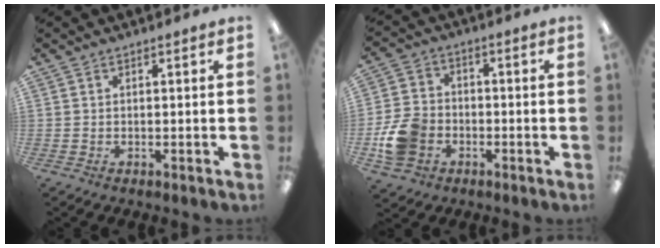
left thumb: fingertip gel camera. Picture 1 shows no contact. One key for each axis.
{"total": 10.4, "fx": -3.5, "fy": 8.2, "fz": 5.3, "tx": -0.113, "ty": 0.026, "tz": -0.062}